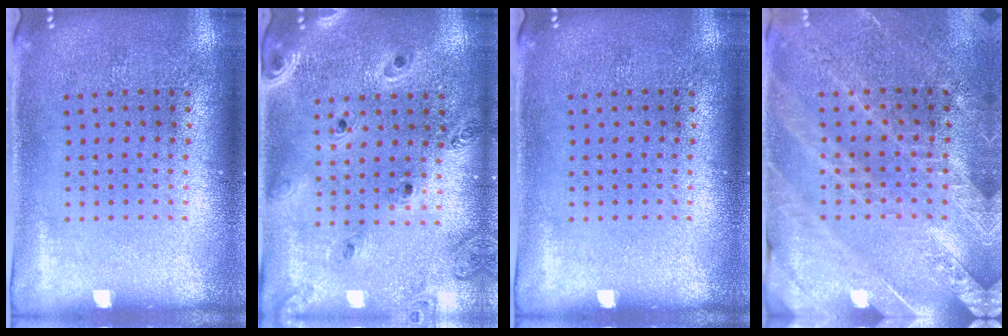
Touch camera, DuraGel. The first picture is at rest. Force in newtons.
{"total": 1.4, "press": 1.3, "slide": 0.3}
{"total": 0.0}
{"total": 2.7, "press": 2.7, "slide": 0.5}